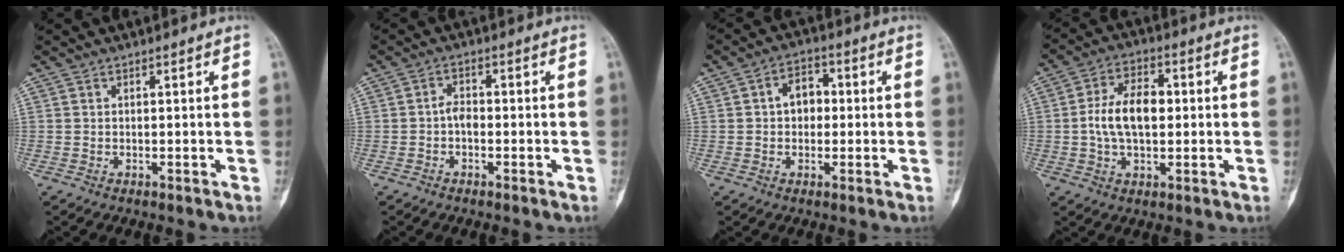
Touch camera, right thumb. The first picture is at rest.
{"total": 2.5, "force": [-0.7, 1.5, 1.8], "torque": [-0.026, 0.010, -0.021]}
{"total": 5.7, "force": [0.4, 4.3, 3.8], "torque": [-0.034, 0.016, -0.003]}
{"total": 10.3, "force": [0.2, 6.0, 8.3], "torque": [-0.144, 0.016, 0.001]}